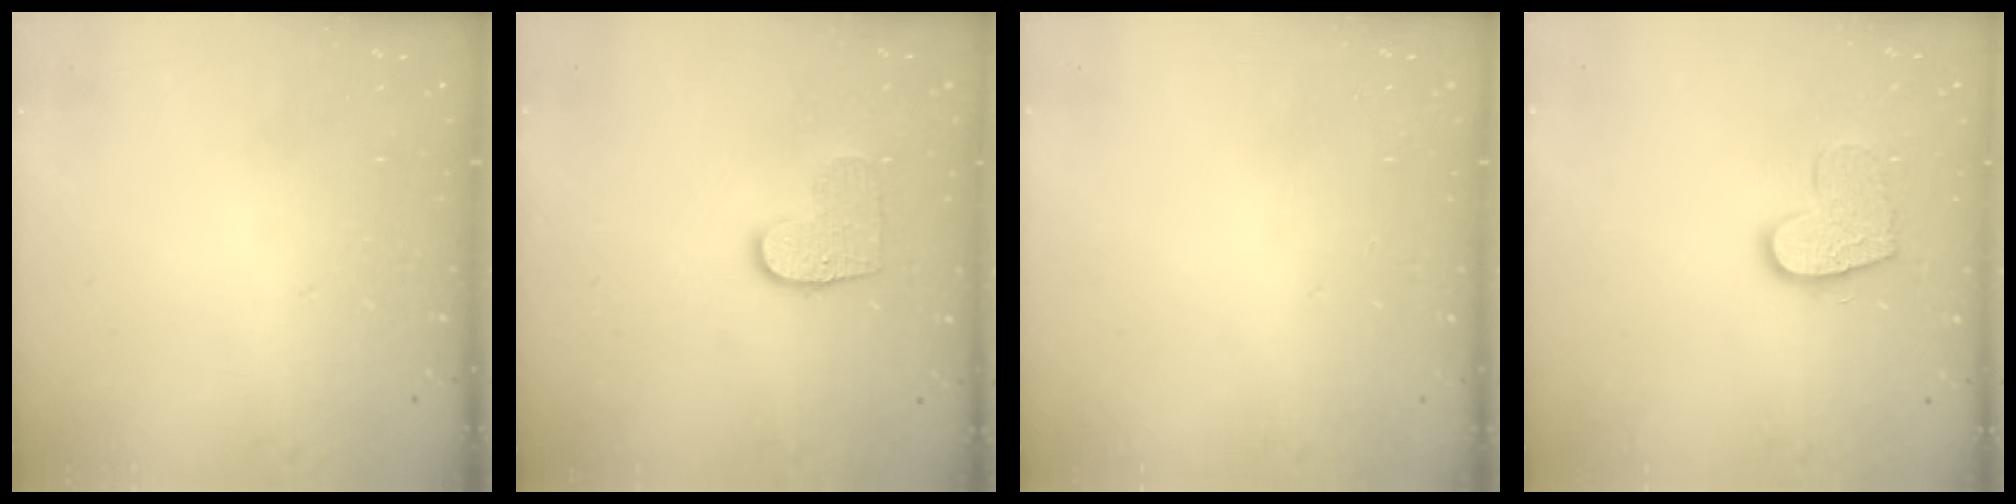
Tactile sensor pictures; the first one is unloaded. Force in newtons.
{"total": 8.4, "press": 8.4, "slide": 0.4}
{"total": 0.6, "press": 0.6, "slide": 0.2}
{"total": 11.7, "press": 11.7, "slide": 0.8}